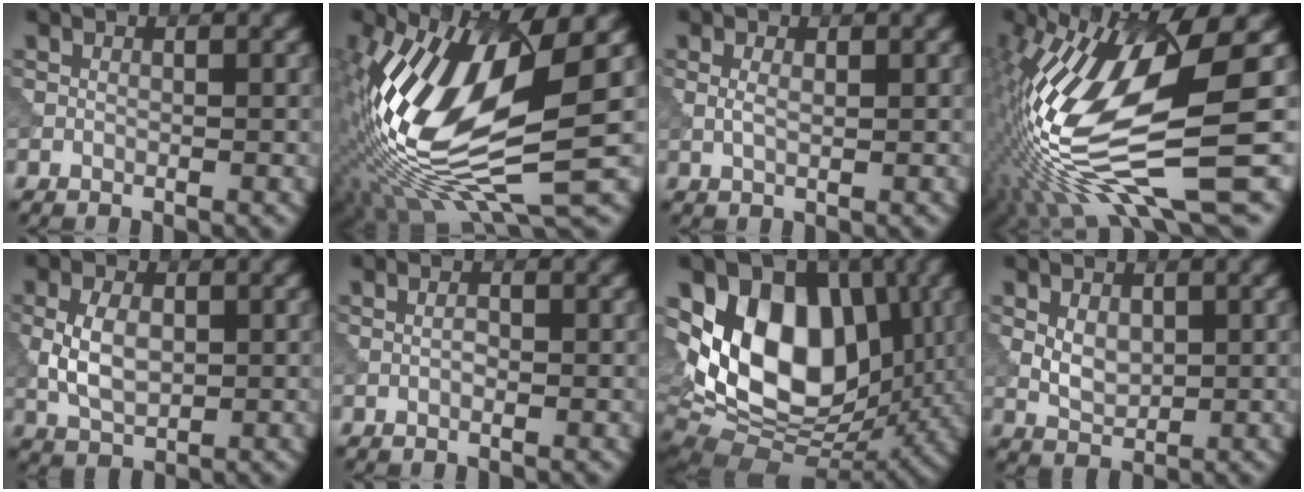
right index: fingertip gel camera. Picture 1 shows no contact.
{"total": 15.5, "force": [-0.1, 5.5, 14.5], "torque": [-0.304, 0.002, 0.003]}
{"total": 1.0, "force": [0.1, 0.4, 0.8], "torque": [-0.019, 0.002, 0.003]}
{"total": 14.2, "force": [-0.3, 2.9, 13.9], "torque": [-0.291, 0.000, 0.017]}
{"total": 3.7, "force": [0.0, 2.2, 3.0], "torque": [-0.066, 0.004, 0.002]}
{"total": 0.6, "force": [-0.1, 0.1, 0.6], "torque": [-0.010, 0.003, -0.002]}
{"total": 13.8, "force": [2.0, 9.1, 10.2], "torque": [-0.168, 0.005, 0.030]}
{"total": 2.1, "force": [0.3, 1.4, 1.6], "torque": [-0.032, 0.000, 0.009]}